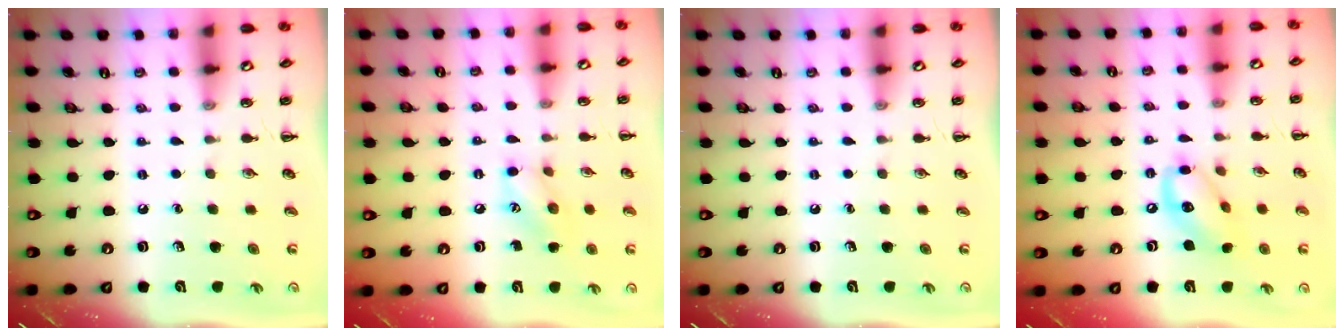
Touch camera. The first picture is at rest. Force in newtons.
{"total": 8.9, "press": 8.9, "slide": 0.7}
{"total": 0.0}
{"total": 11.6, "press": 11.4, "slide": 2.4}